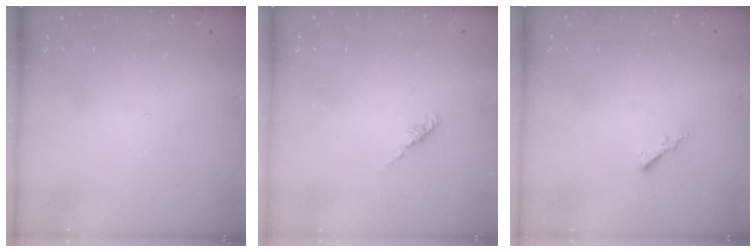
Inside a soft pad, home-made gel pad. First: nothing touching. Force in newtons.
{"total": 2.2, "press": 2.1, "slide": 0.6}
{"total": 1.7, "press": 1.6, "slide": 0.5}